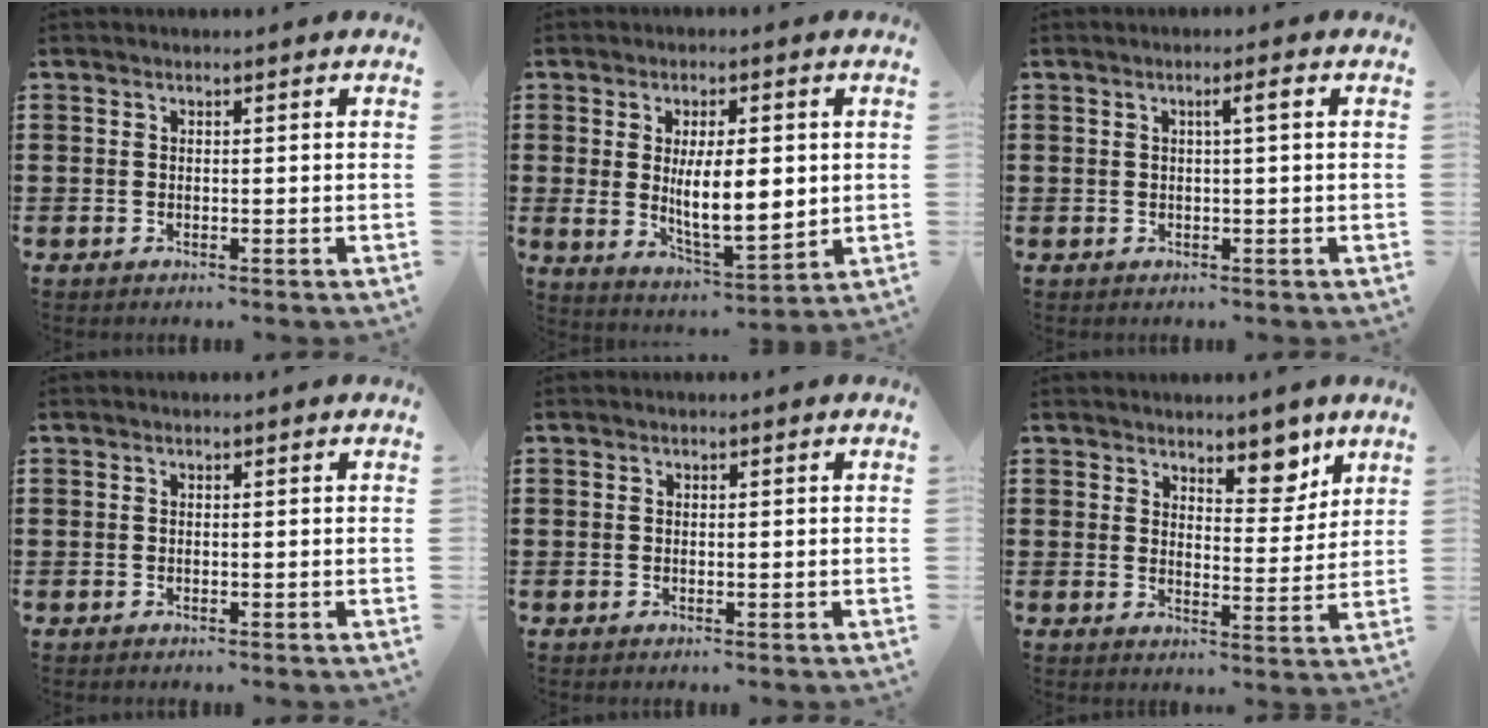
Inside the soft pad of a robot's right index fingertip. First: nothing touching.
{"total": 9.4, "force": [0.8, 3.9, 8.6], "torque": [-0.148, 0.000, 0.012]}
{"total": 2.0, "force": [0.4, -0.1, 2.0], "torque": [-0.035, 0.000, 0.003]}
{"total": 0.0}
{"total": 0.0}
{"total": 6.2, "force": [5.0, 2.7, 2.5], "torque": [-0.033, -0.021, 0.084]}